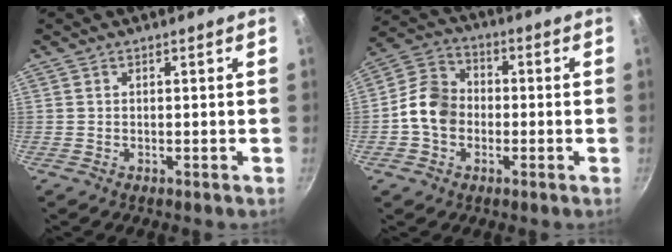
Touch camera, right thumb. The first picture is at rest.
{"total": 9.6, "force": [-1.5, 7.6, 5.6], "torque": [-0.078, 0.027, -0.048]}